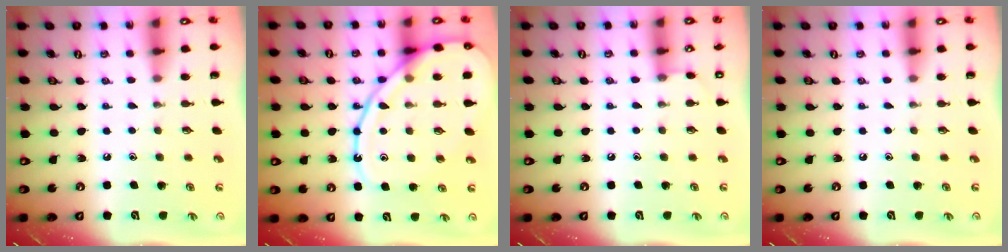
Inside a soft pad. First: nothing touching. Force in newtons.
{"total": 15.9, "press": 15.8, "slide": 1.5}
{"total": 3.2, "press": 3.2, "slide": 0.4}
{"total": 0.0}